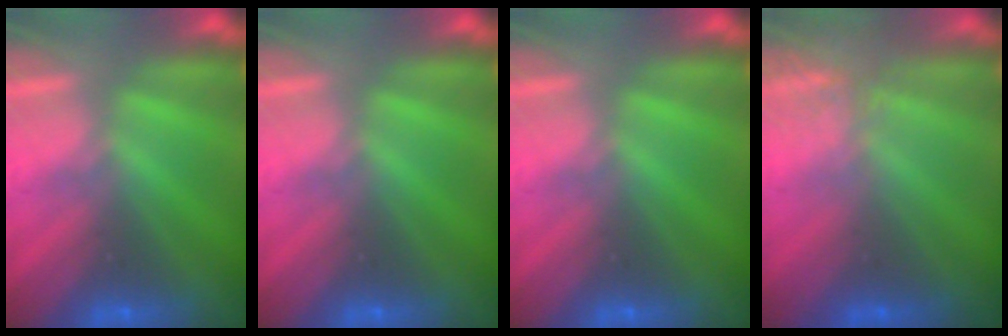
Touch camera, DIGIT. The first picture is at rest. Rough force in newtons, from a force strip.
{"total": 0.0}
{"total": 0.0}
{"total": 2.2}